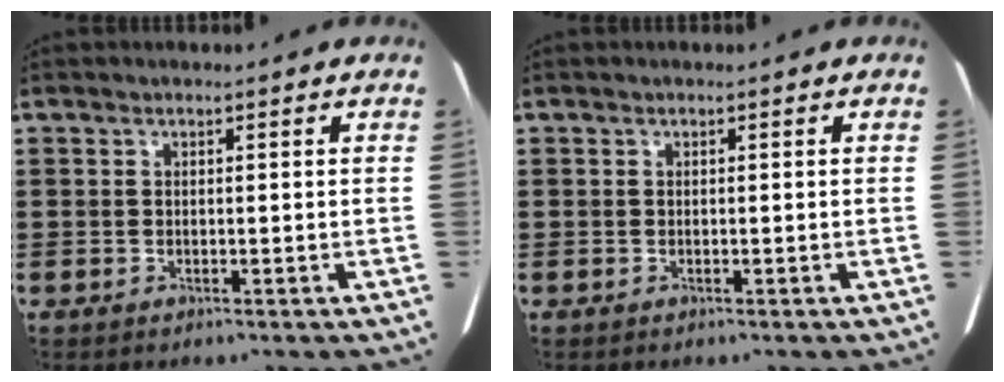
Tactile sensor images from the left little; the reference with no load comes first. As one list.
[{"total": 0.0}]